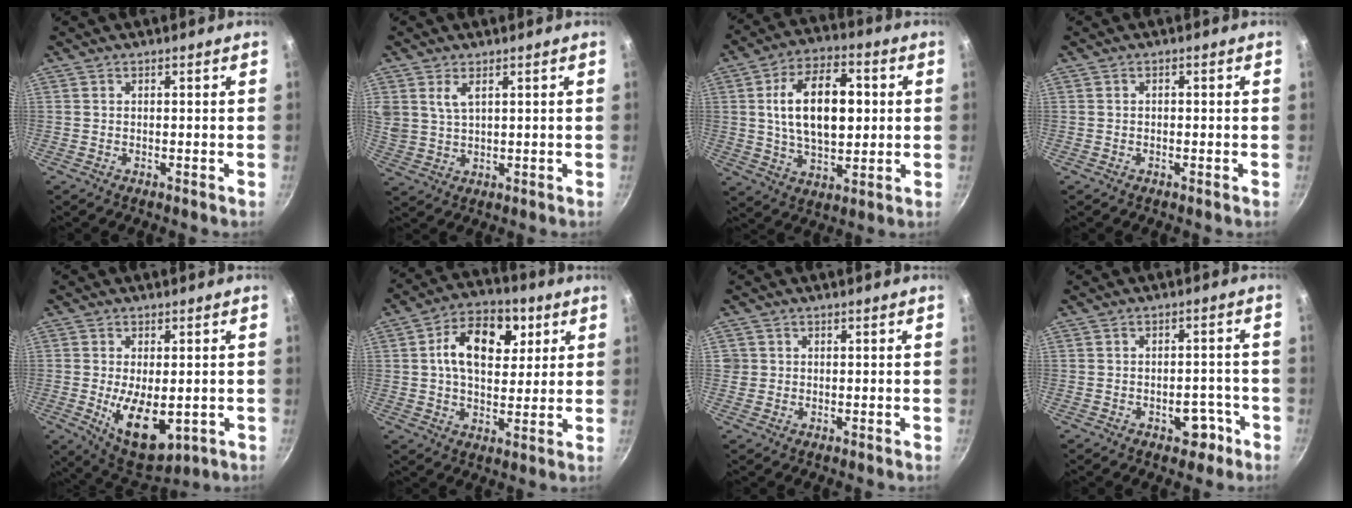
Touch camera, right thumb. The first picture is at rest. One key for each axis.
{"total": 5.0, "fx": 2.3, "fy": 2.8, "fz": 3.4, "tx": -0.069, "ty": -0.008, "tz": 0.055}
{"total": 16.7, "fx": 2.3, "fy": 9.3, "fz": 13.6, "tx": -0.208, "ty": 0.005, "tz": 0.040}
{"total": 0.5, "fx": -0.1, "fy": 0.4, "fz": 0.3, "tx": -0.001, "ty": 0.002, "tz": -0.006}
{"total": 11.7, "fx": -2.3, "fy": 5.9, "fz": 9.8, "tx": -0.148, "ty": -0.017, "tz": -0.017}
{"total": 14.1, "fx": 3.9, "fy": 9.0, "fz": 10.2, "tx": -0.136, "ty": 0.004, "tz": 0.059}
{"total": 1.8, "fx": 0.3, "fy": 1.8, "fz": 0.1, "tx": 0.009, "ty": 0.004, "tz": 0.003}
{"total": 4.7, "fx": -2.6, "fy": 3.0, "fz": 2.6, "tx": -0.011, "ty": 0.029, "tz": -0.031}